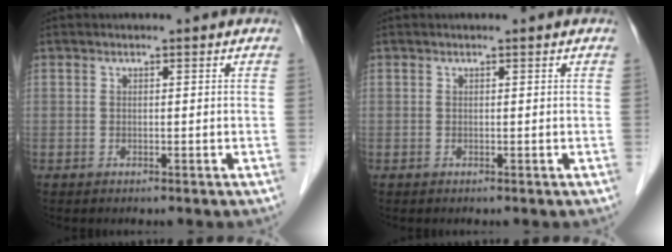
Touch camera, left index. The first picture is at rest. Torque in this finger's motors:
{"motor_torque": [0.14, -0.17, -0.08, -0.01]}